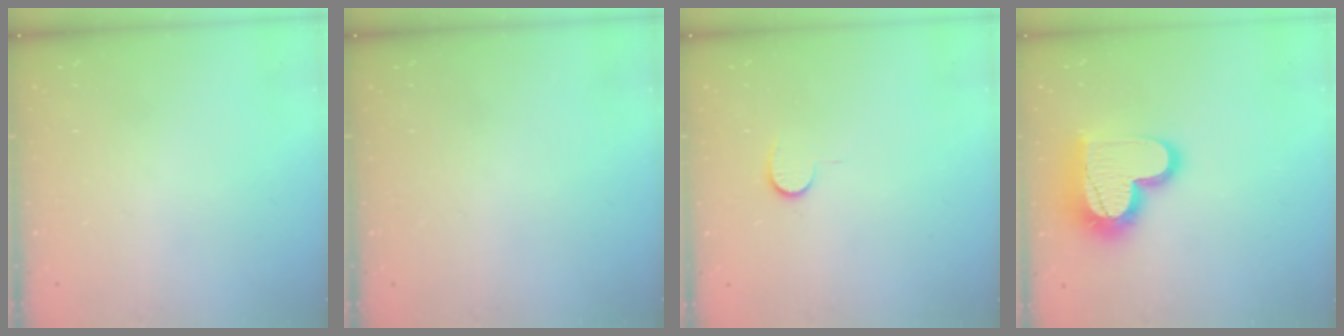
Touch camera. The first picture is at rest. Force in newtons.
{"total": 0.0}
{"total": 4.0, "press": 4.0, "slide": 0.4}
{"total": 18.9, "press": 18.9, "slide": 1.4}